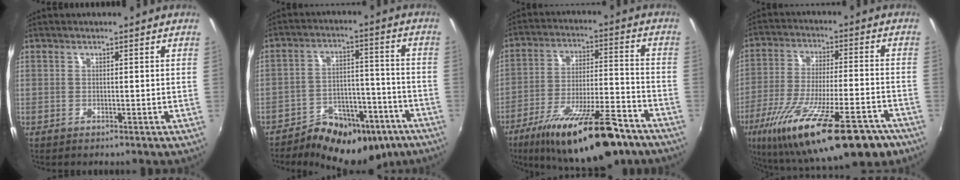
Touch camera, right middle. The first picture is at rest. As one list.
[{"total": 16.7, "force": [-11.8, 8.4, 8.2], "torque": [-0.136, 0.015, -0.156]}, {"total": 22.7, "force": [-15.8, 6.3, 15.0], "torque": [-0.258, -0.030, -0.236]}, {"total": 27.4, "force": [-17.1, 7.5, 20.1], "torque": [-0.361, -0.065, -0.262]}]